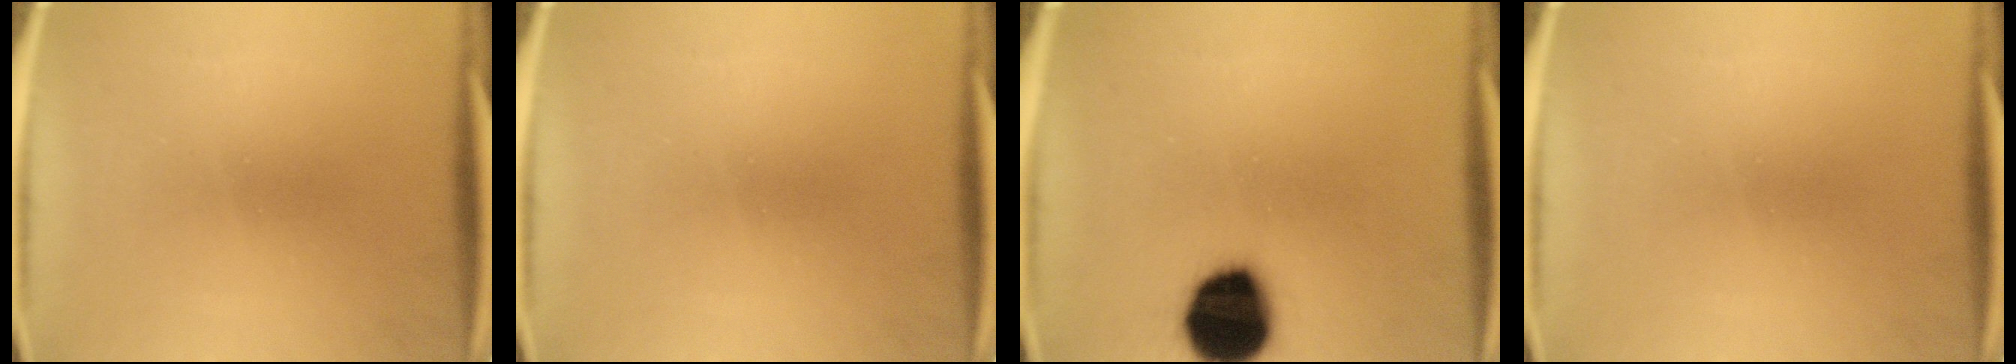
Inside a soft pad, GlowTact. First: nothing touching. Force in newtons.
{"total": 0.0}
{"total": 17.6}
{"total": 0.0}